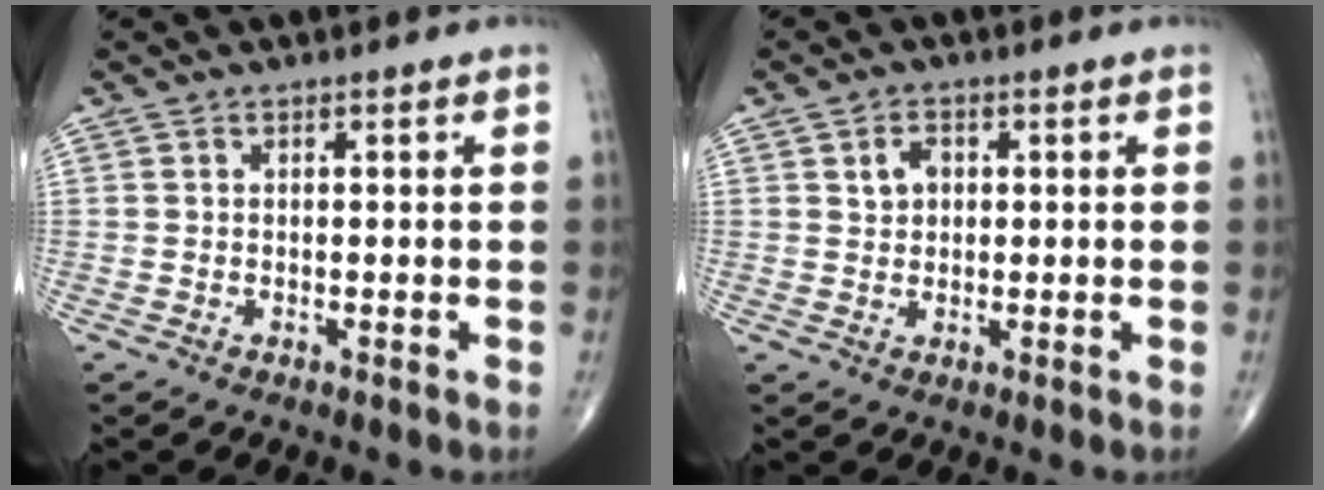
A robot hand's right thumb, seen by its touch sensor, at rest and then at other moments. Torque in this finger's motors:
{"motor_torque": [-0.33, 0.33, -0.05, -0.05, 0.02]}